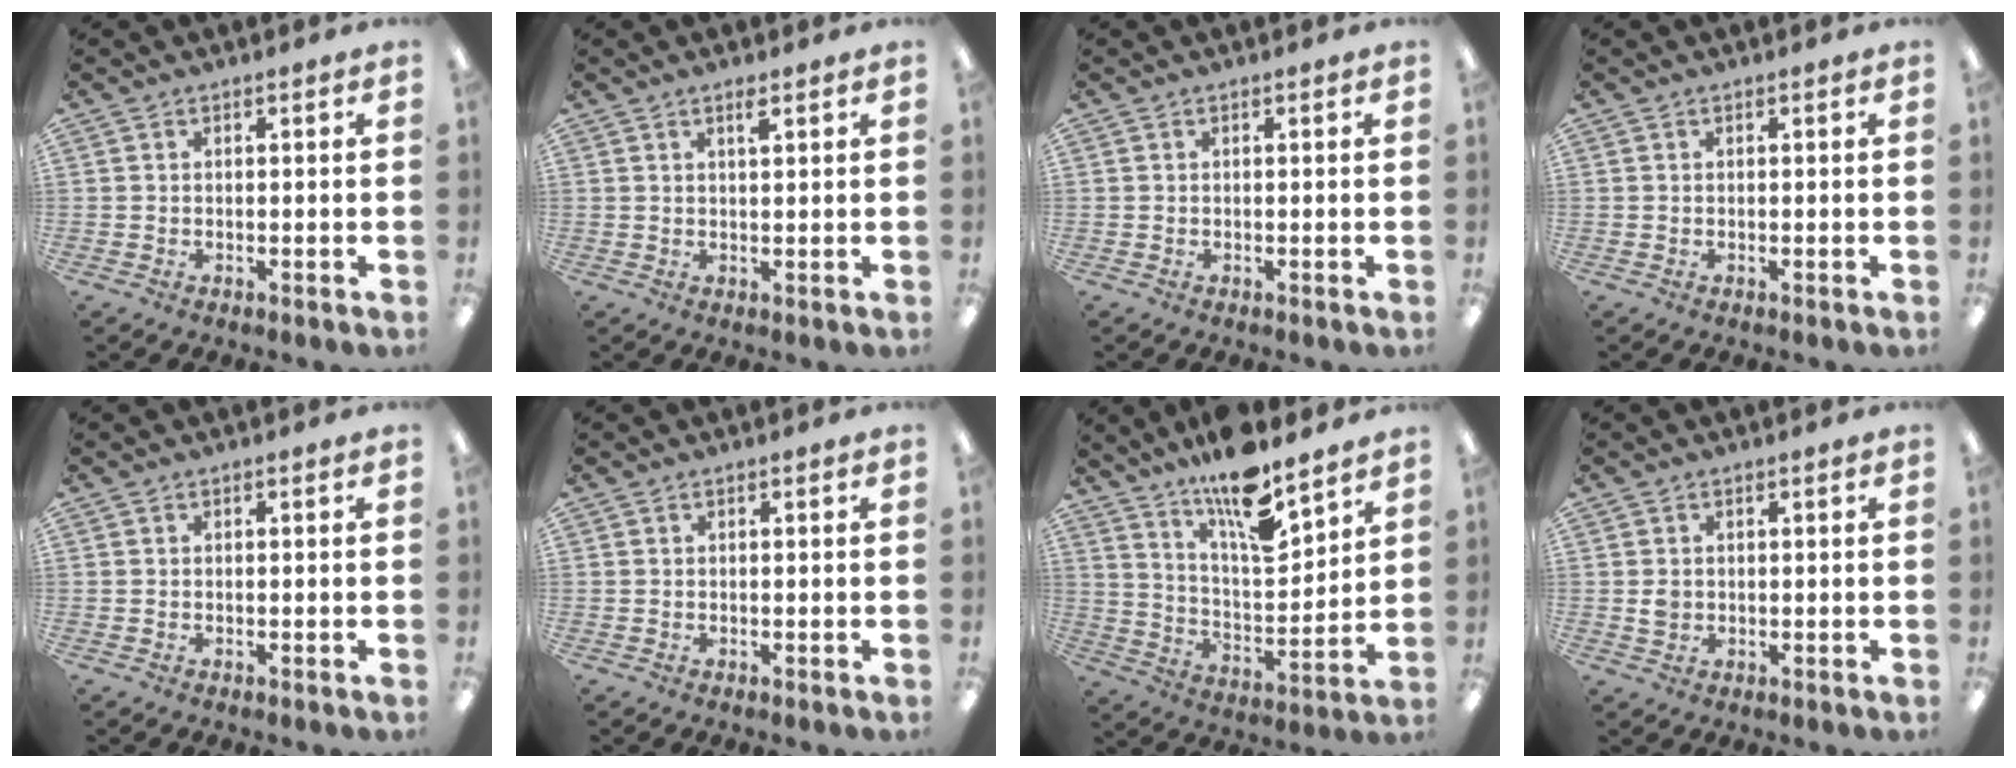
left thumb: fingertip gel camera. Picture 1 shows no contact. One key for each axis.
{"total": 2.1, "fx": 1.5, "fy": 0.3, "fz": 1.5, "tx": -0.026, "ty": -0.002, "tz": 0.024}
{"total": 0.0}
{"total": 0.0}
{"total": 0.0}
{"total": 0.0}
{"total": 15.0, "fx": 11.7, "fy": 4.0, "fz": 8.4, "tx": -0.147, "ty": -0.077, "tz": 0.199}
{"total": 1.9, "fx": 0.2, "fy": 1.6, "fz": 0.9, "tx": -0.011, "ty": 0.000, "tz": 0.002}